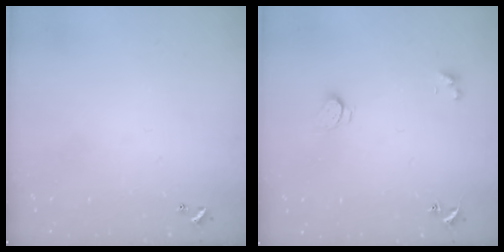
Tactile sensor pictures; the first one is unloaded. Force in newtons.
{"total": 2.9, "press": 2.9, "slide": 0.5}